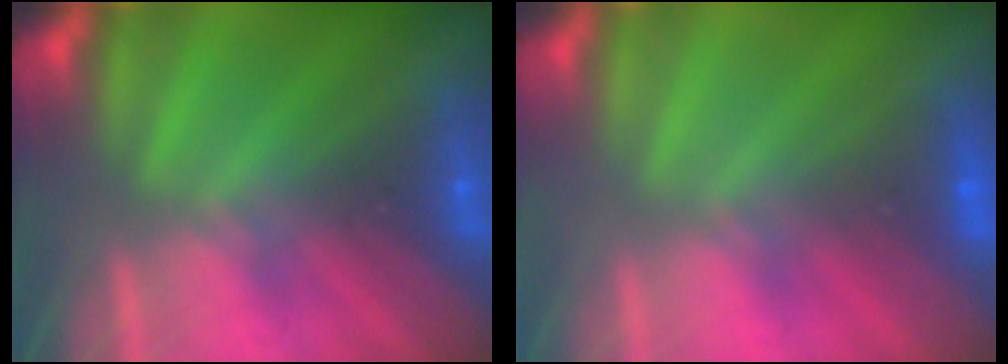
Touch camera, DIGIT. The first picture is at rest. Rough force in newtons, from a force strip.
{"total": 1.9}